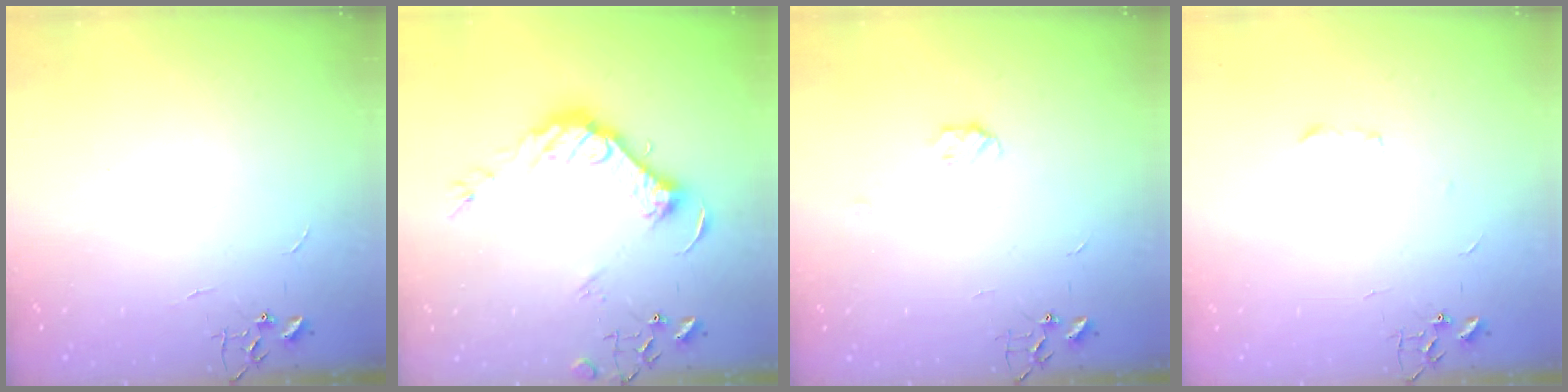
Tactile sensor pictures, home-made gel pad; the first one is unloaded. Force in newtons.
{"total": 16.9, "press": 16.8, "slide": 1.7}
{"total": 4.0, "press": 4.0, "slide": 0.6}
{"total": 3.2, "press": 3.2, "slide": 0.6}